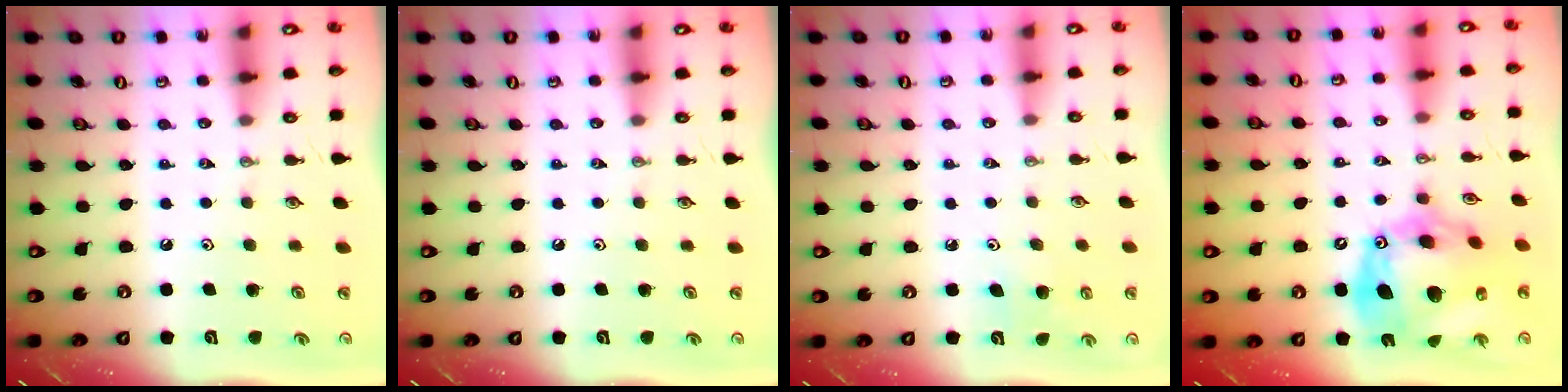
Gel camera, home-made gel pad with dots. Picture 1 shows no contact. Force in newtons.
{"total": 0.0}
{"total": 4.5, "press": 4.5, "slide": 0.3}
{"total": 22.8, "press": 22.7, "slide": 2.3}